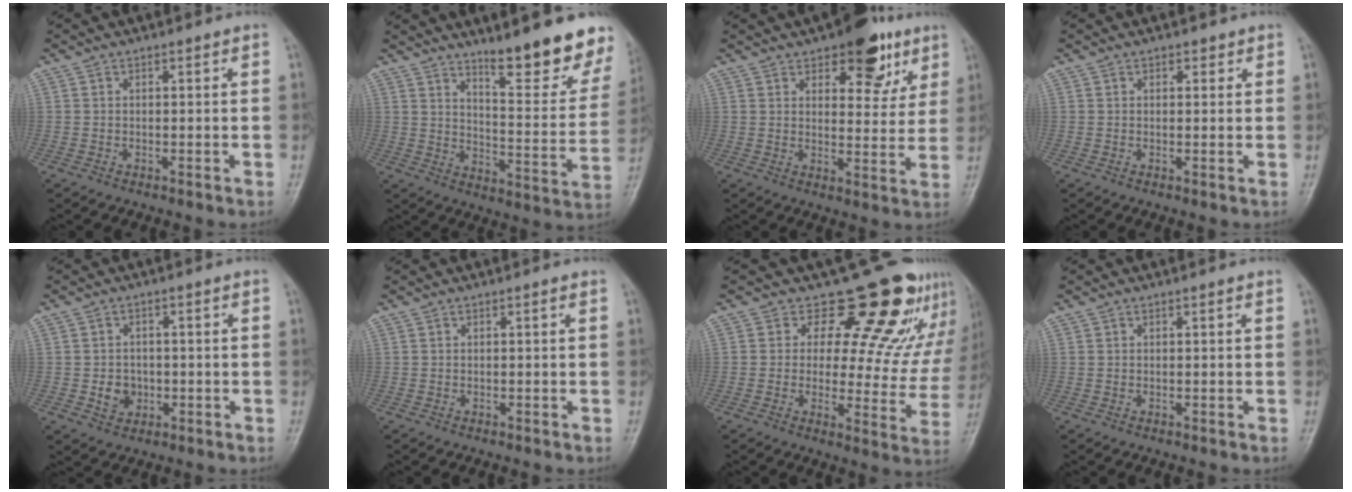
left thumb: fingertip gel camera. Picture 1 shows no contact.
{"total": 17.1, "force": [12.4, 3.7, 11.1], "torque": [-0.107, -0.096, 0.179]}
{"total": 12.1, "force": [6.9, 6.0, 7.9], "torque": [-0.057, -0.029, 0.091]}
{"total": 1.4, "force": [0.8, 1.0, 0.6], "torque": [0.008, -0.003, 0.006]}
{"total": 4.3, "force": [-0.9, 3.7, 1.9], "torque": [-0.010, 0.005, -0.012]}
{"total": 0.0}
{"total": 17.7, "force": [14.0, 8.1, 7.2], "torque": [-0.025, -0.095, 0.156]}
{"total": 0.0}